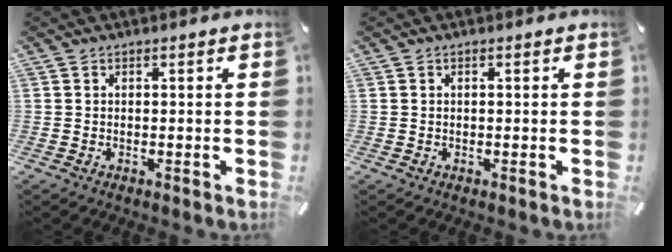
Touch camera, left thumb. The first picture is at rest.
{"total": 0.0}